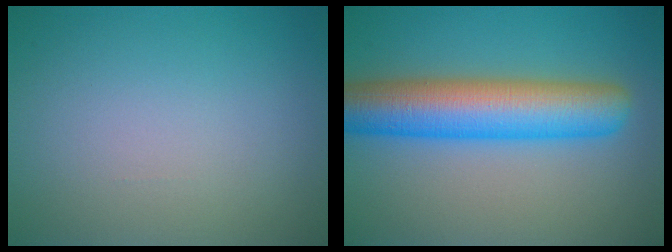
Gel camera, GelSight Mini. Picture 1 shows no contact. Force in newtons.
{"total": 9.0, "press": 9.0, "slide": 0.2}